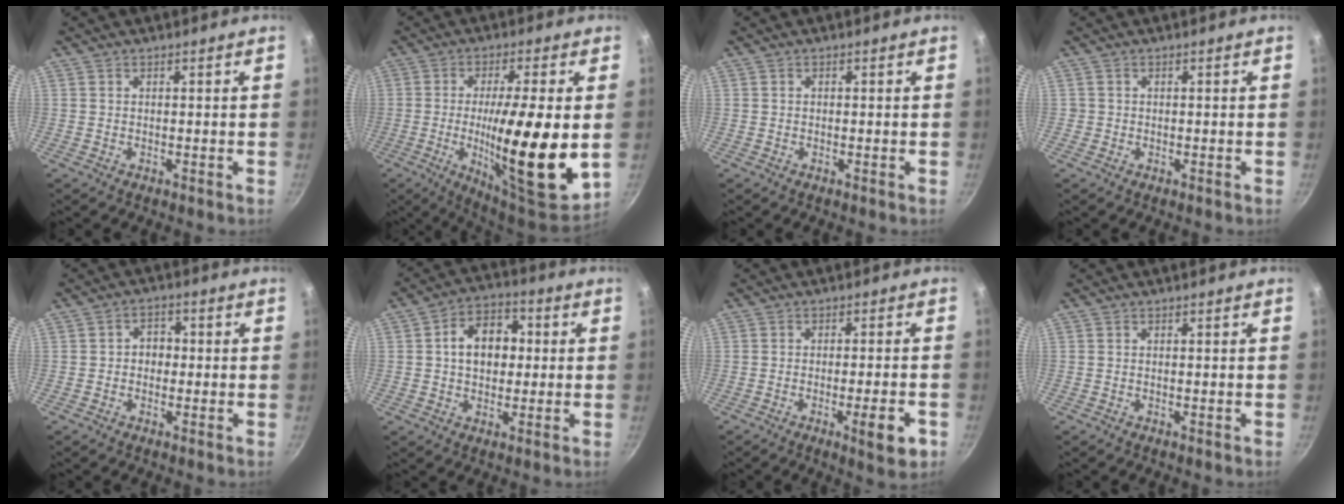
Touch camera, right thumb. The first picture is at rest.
{"total": 21.9, "force": [-1.6, 4.7, 21.3], "torque": [-0.336, -0.020, -0.022]}
{"total": 0.0}
{"total": 0.8, "force": [-0.2, 0.8, 0.1], "torque": [0.001, 0.002, -0.005]}
{"total": 3.5, "force": [-0.3, 2.9, 1.9], "torque": [-0.004, 0.010, -0.009]}
{"total": 10.3, "force": [1.2, 7.3, 7.1], "torque": [-0.076, 0.016, 0.009]}
{"total": 7.0, "force": [-2.8, 1.4, 6.3], "torque": [-0.076, 0.009, -0.035]}
{"total": 0.0}